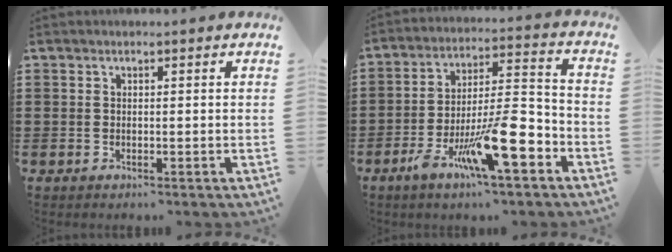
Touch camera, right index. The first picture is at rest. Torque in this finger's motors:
{"motor_torque": [2.14, 0.00, 0.50, 0.21]}